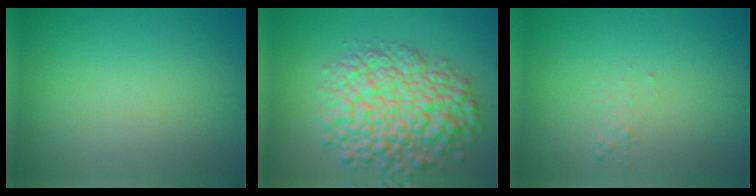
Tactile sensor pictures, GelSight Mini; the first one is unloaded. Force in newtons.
{"total": 9.6, "press": 9.6, "slide": 0.4}
{"total": 0.6, "press": 0.6, "slide": 0.1}